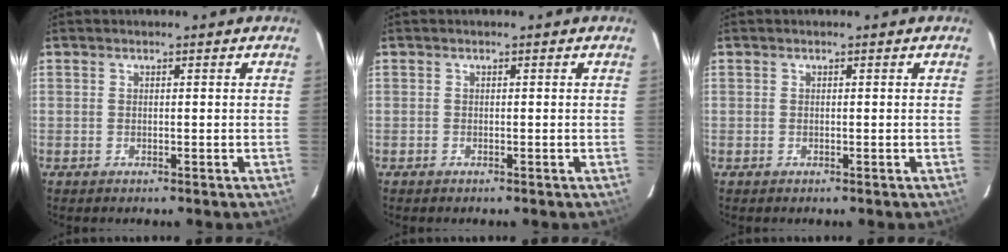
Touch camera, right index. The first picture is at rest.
{"total": 0.0}
{"total": 0.0}